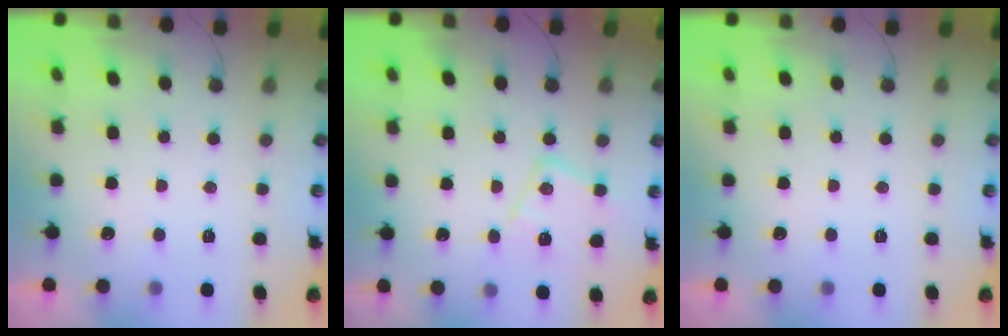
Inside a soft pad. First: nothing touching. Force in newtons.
{"total": 13.0, "press": 13.0, "slide": 0.9}
{"total": 0.0}